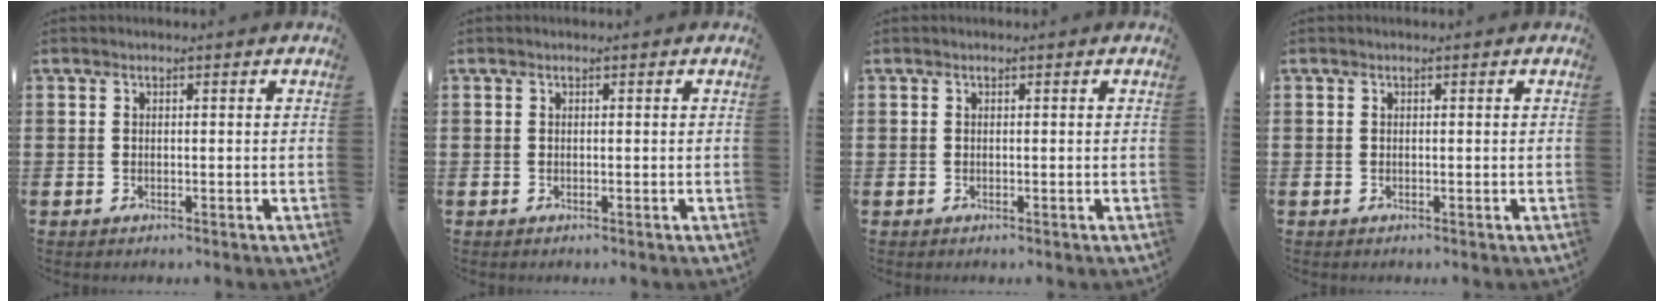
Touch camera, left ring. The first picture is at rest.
{"total": 0.0}
{"total": 0.0}
{"total": 0.0}